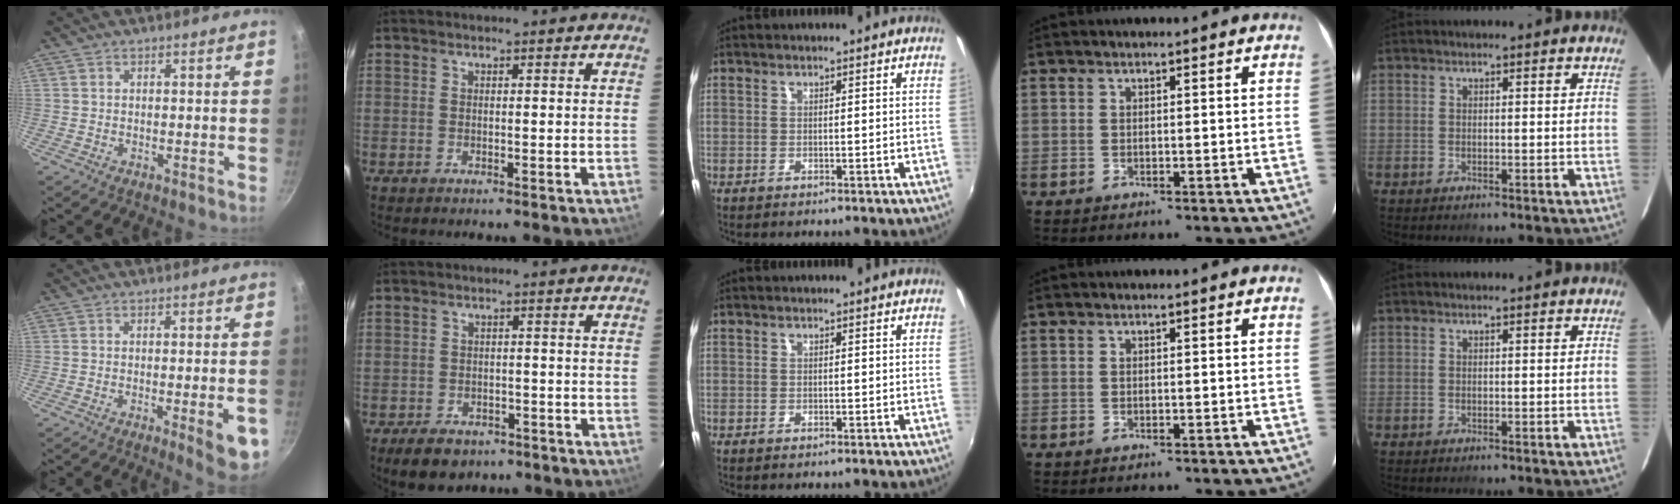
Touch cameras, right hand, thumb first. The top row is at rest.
{"thumb": {"total": 7.7, "force": [-2.9, 1.6, 7.0], "torque": [-0.071, 0.006, -0.035]}, "index": {"total": 7.6, "force": [-5.2, 4.6, 3.0], "torque": [-0.068, 0.004, -0.069]}}